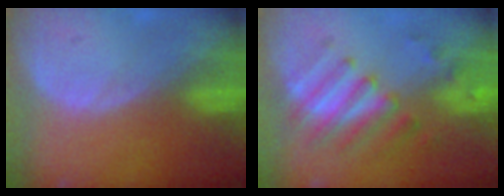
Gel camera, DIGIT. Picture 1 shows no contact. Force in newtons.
{"total": 7.7, "press": 7.1, "slide": 3.1}